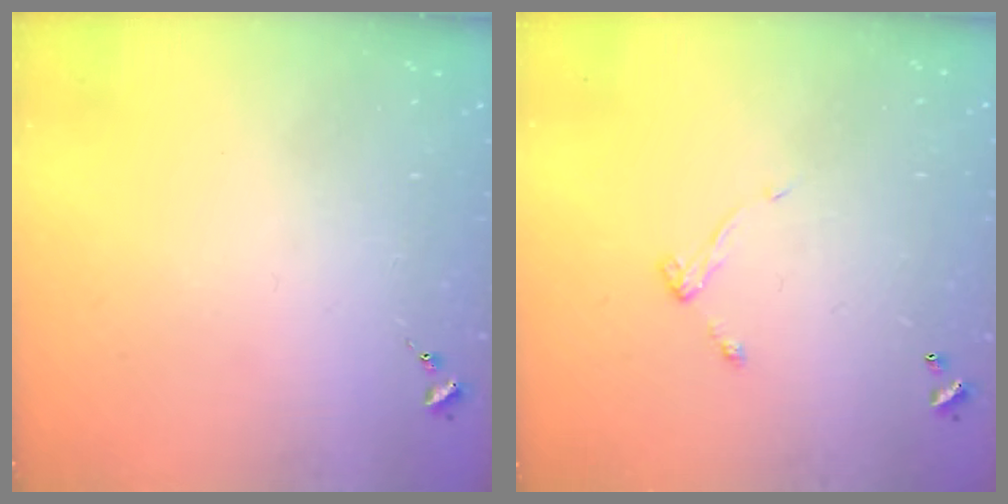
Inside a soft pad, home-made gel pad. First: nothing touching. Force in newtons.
{"total": 5.4, "press": 5.4, "slide": 0.4}